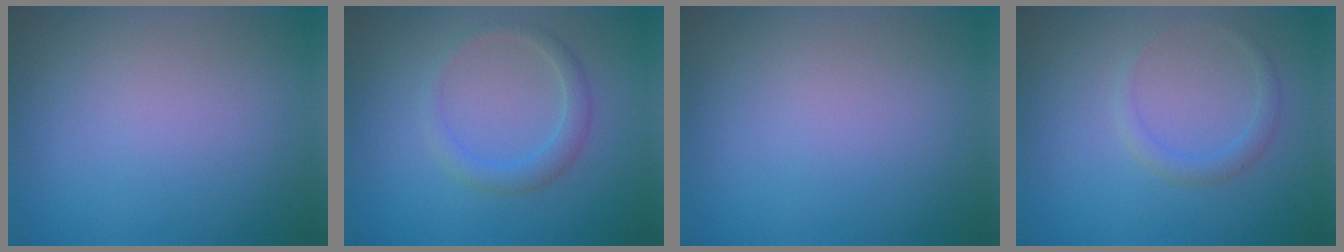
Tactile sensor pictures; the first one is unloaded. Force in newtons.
{"total": 2.0, "press": 2.0, "slide": 0.1}
{"total": 0.0}
{"total": 1.3, "press": 1.3, "slide": 0.1}